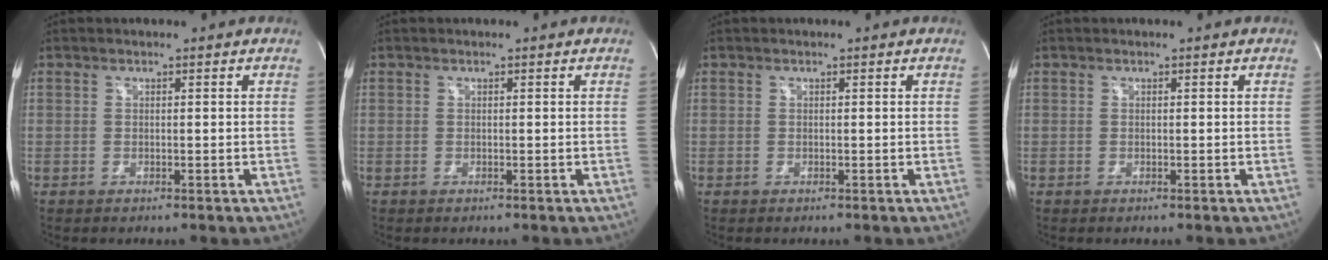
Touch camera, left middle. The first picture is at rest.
{"total": 0.0}
{"total": 0.0}
{"total": 0.0}